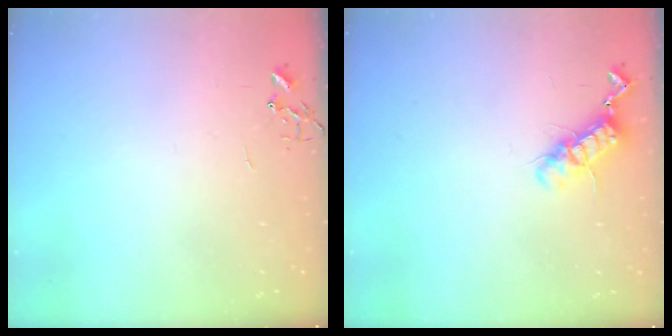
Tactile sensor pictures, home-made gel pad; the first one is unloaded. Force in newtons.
{"total": 11.0, "press": 10.9, "slide": 1.1}